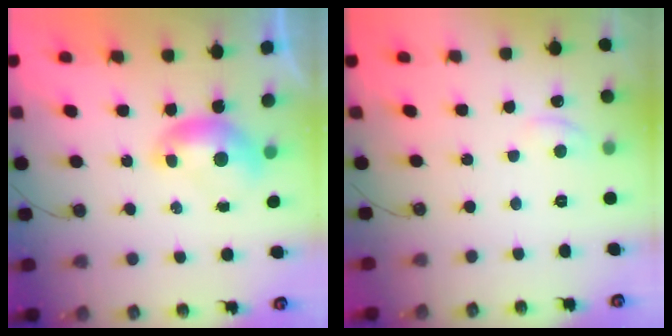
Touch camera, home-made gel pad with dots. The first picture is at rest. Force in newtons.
{"total": 1.6, "press": 1.5, "slide": 0.5}